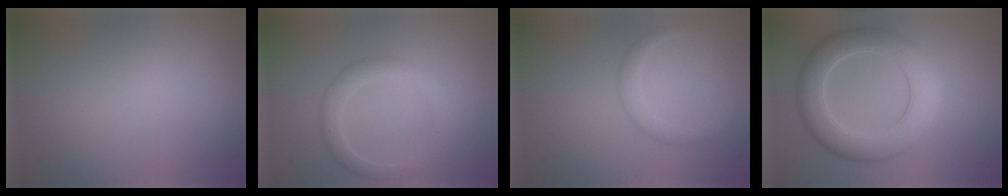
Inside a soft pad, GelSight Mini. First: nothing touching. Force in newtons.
{"total": 2.8, "press": 2.8, "slide": 0.0}
{"total": 1.7, "press": 1.7, "slide": 0.1}
{"total": 6.6, "press": 6.6, "slide": 0.2}